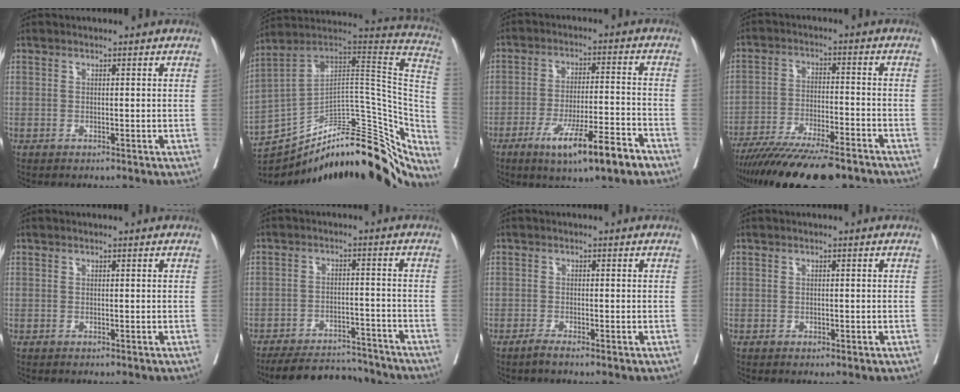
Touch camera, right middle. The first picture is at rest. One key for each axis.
{"total": 32.2, "fx": -23.2, "fy": 10.9, "fz": 19.6, "tx": -0.243, "ty": 0.036, "tz": -0.324}
{"total": 11.8, "fx": -7.0, "fy": 1.0, "fz": 9.4, "tx": -0.153, "ty": -0.016, "tz": -0.110}
{"total": 18.0, "fx": -14.8, "fy": 2.9, "fz": 10.0, "tx": -0.149, "ty": -0.025, "tz": -0.233}
{"total": 0.0}
{"total": 11.8, "fx": -11.3, "fy": 2.3, "fz": 2.5, "tx": -0.033, "ty": 0.005, "tz": -0.163}
{"total": 1.4, "fx": -1.1, "fy": 0.0, "fz": 0.9, "tx": -0.019, "ty": -0.003, "tz": -0.021}
{"total": 0.8, "fx": -0.3, "fy": 0.5, "fz": 0.6, "tx": -0.011, "ty": -0.001, "tz": -0.001}